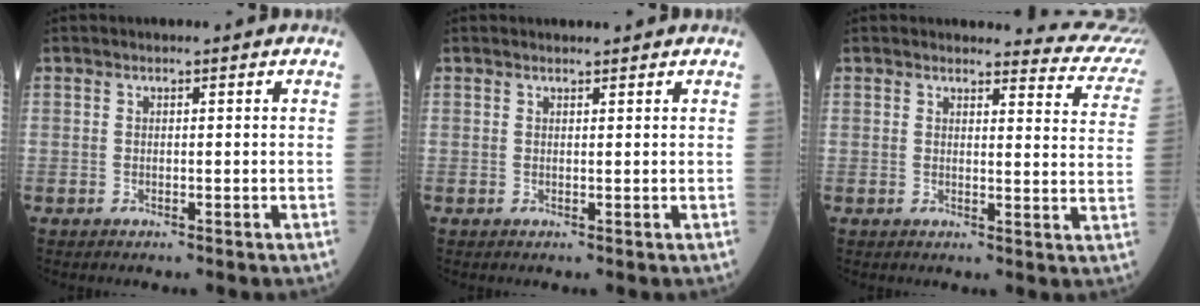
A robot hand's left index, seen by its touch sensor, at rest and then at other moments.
{"total": 1.1, "force": [1.0, 0.2, 0.3], "torque": [-0.007, 0.005, 0.017]}
{"total": 9.3, "force": [9.3, 0.8, -0.3], "torque": [0.026, -0.076, 0.069]}